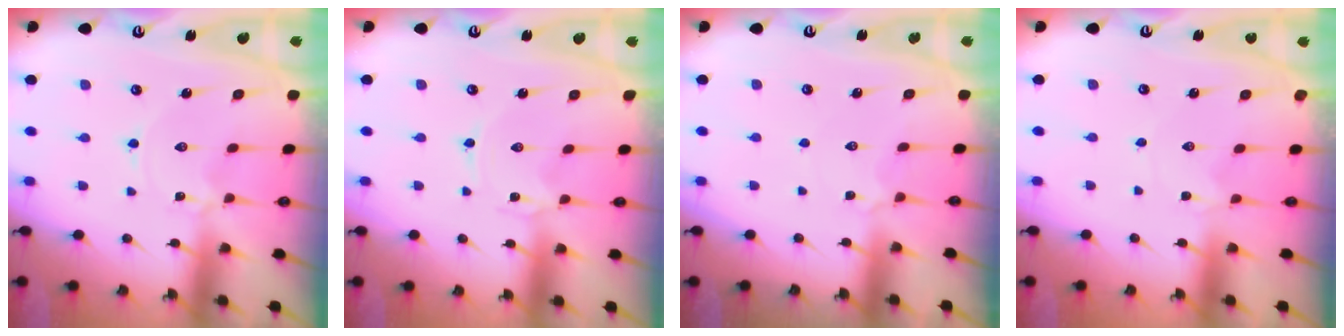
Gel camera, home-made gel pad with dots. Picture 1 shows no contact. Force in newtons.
{"total": 0.0}
{"total": 3.8, "press": 3.7, "slide": 0.6}
{"total": 0.0}